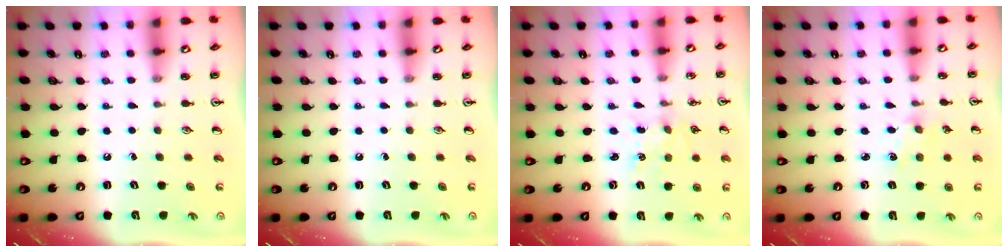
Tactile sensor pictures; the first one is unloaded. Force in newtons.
{"total": 0.0}
{"total": 2.3, "press": 2.3, "slide": 0.3}
{"total": 1.8, "press": 1.8, "slide": 0.4}